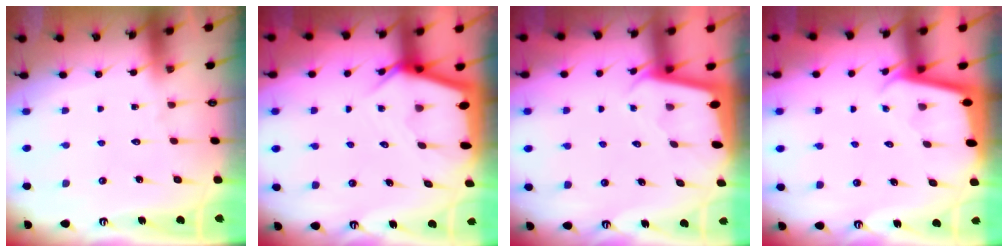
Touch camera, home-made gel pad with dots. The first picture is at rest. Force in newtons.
{"total": 5.2, "press": 5.2, "slide": 0.6}
{"total": 1.9, "press": 1.9, "slide": 0.0}
{"total": 2.7, "press": 2.7, "slide": 0.1}